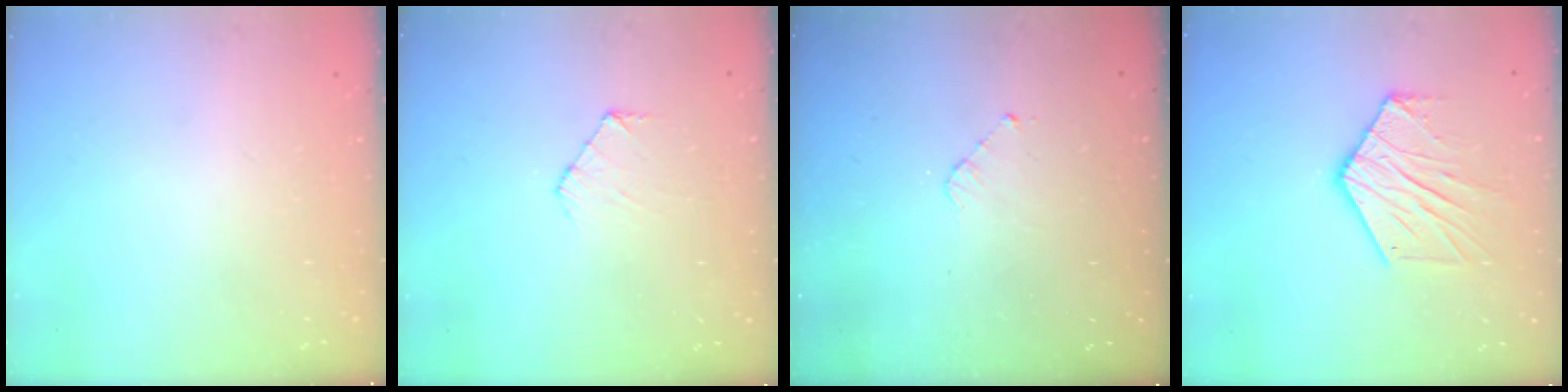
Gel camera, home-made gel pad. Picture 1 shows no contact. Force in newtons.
{"total": 4.9, "press": 4.9, "slide": 0.3}
{"total": 2.8, "press": 2.8, "slide": 0.2}
{"total": 12.3, "press": 12.3, "slide": 0.9}